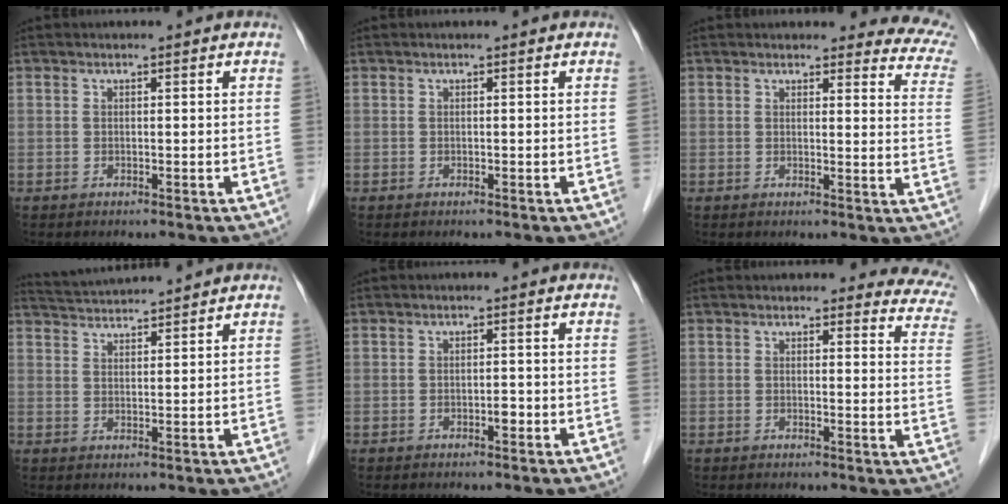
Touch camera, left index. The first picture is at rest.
{"total": 0.0}
{"total": 10.9, "force": [10.1, 2.7, 3.0], "torque": [0.006, -0.050, 0.071]}
{"total": 6.2, "force": [6.0, -1.0, 1.0], "torque": [-0.026, 0.025, 0.104]}
{"total": 1.1, "force": [-0.6, 0.5, 0.8], "torque": [-0.013, 0.002, -0.009]}
{"total": 10.3, "force": [9.7, 2.8, 2.1], "torque": [0.025, -0.045, 0.062]}